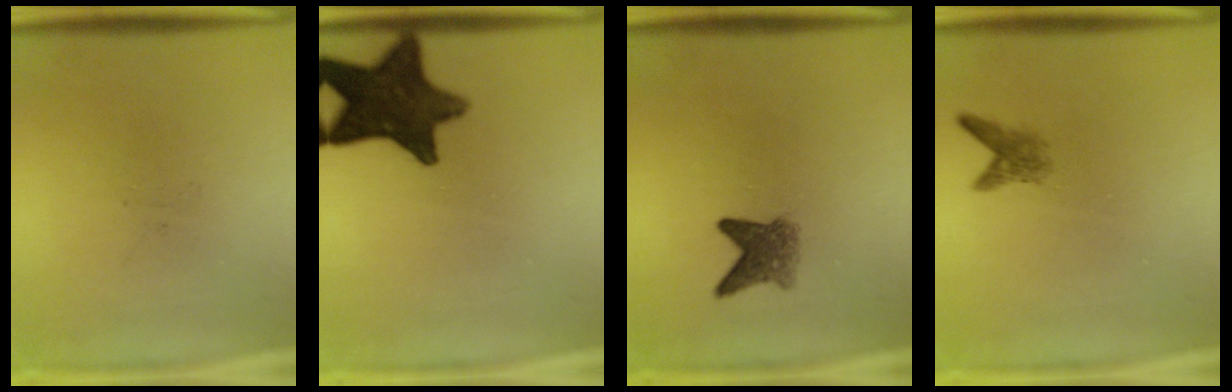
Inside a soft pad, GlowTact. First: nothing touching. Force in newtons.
{"total": 14.0}
{"total": 3.5}
{"total": 2.1}